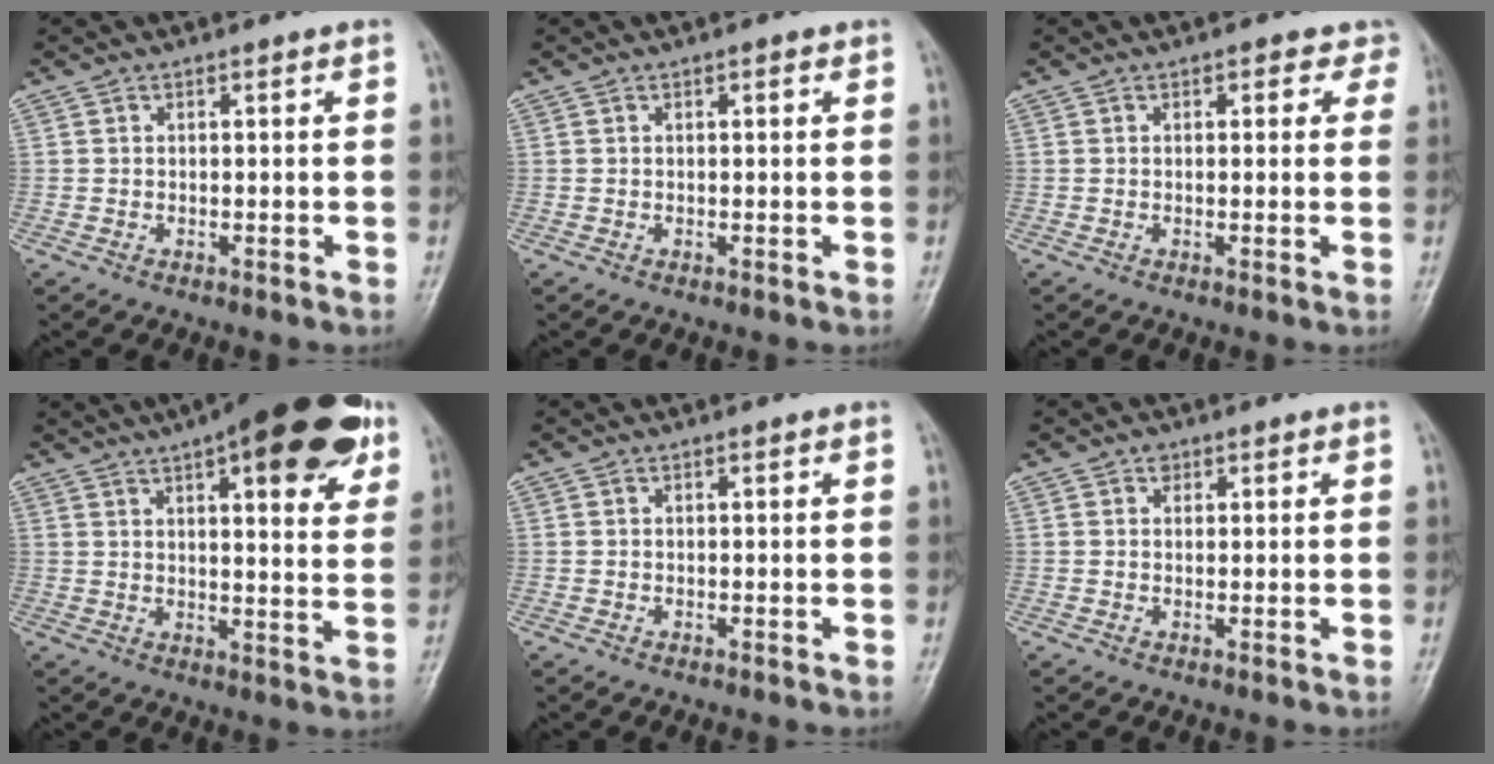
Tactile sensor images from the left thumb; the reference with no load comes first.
{"total": 0.7, "force": [0.3, 0.3, 0.6], "torque": [-0.006, 0.001, 0.003]}
{"total": 2.7, "force": [1.4, 1.9, 1.3], "torque": [0.022, 0.000, 0.008]}
{"total": 22.1, "force": [11.9, 7.2, 17.2], "torque": [-0.209, -0.012, 0.159]}
{"total": 0.0}
{"total": 1.1, "force": [0.6, 0.9, 0.3], "torque": [0.005, -0.002, 0.006]}